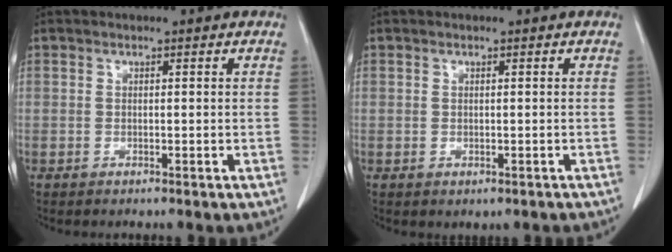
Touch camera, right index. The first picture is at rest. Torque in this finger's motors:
{"motor_torque": [-0.44, -0.47, -0.20, -0.06]}